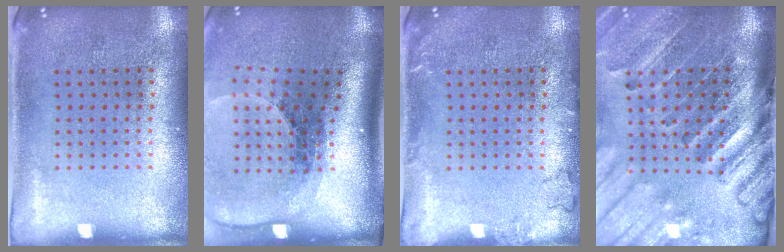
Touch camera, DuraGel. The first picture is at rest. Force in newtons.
{"total": 2.6, "press": 1.9, "slide": 1.8}
{"total": 1.2, "press": 1.2, "slide": 0.3}
{"total": 4.4, "press": 3.2, "slide": 2.9}